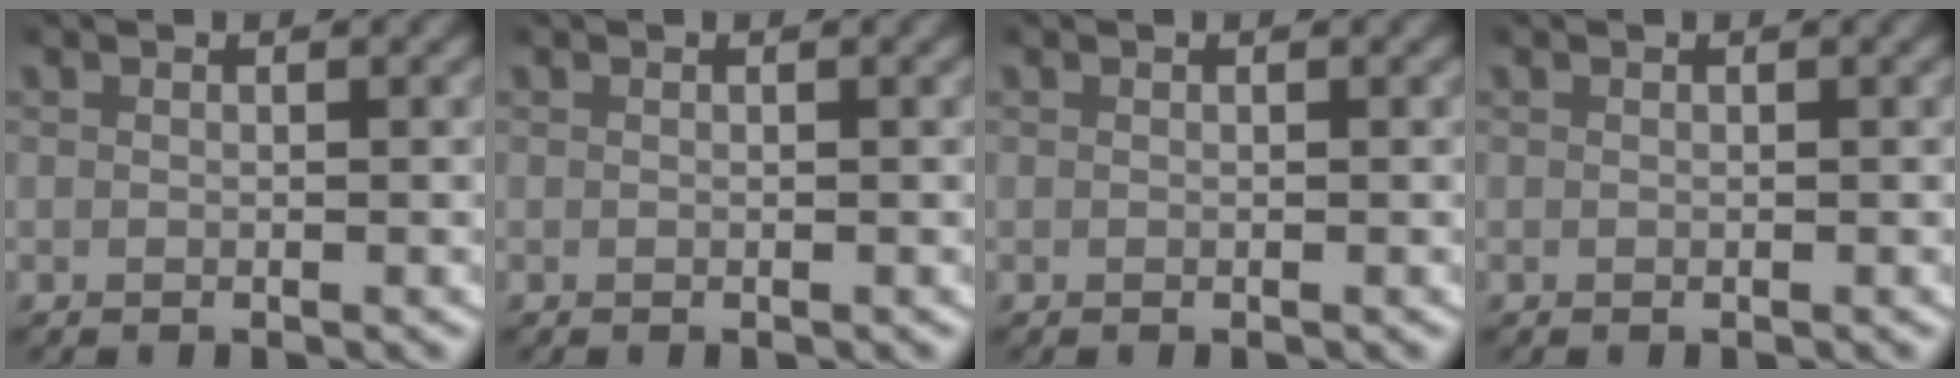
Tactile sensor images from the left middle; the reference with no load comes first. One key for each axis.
{"total": 0.0}
{"total": 0.0}
{"total": 0.0}